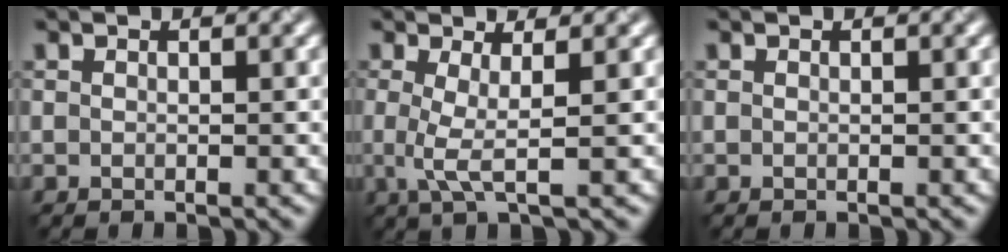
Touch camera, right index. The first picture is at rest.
{"total": 2.6, "force": [-0.4, 0.4, 2.5], "torque": [-0.049, 0.001, -0.002]}
{"total": 0.0}